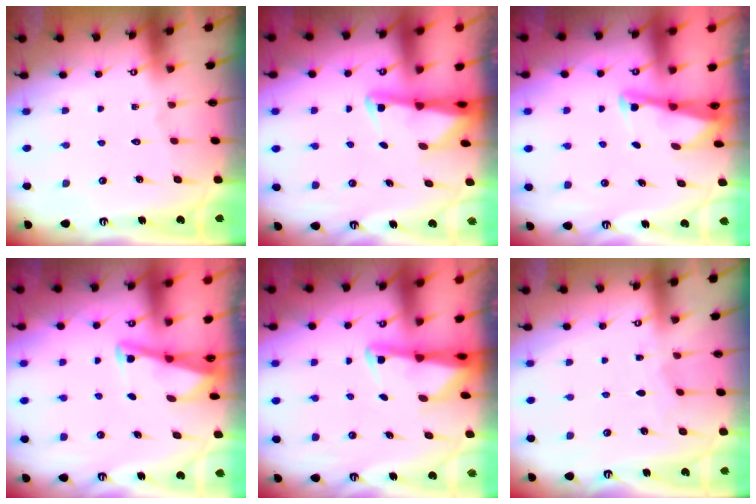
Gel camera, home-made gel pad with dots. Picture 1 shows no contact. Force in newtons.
{"total": 2.4, "press": 2.4, "slide": 0.5}
{"total": 2.5, "press": 2.5, "slide": 0.1}
{"total": 2.8, "press": 2.8, "slide": 0.4}
{"total": 2.4, "press": 2.4, "slide": 0.5}
{"total": 2.7, "press": 2.6, "slide": 0.4}